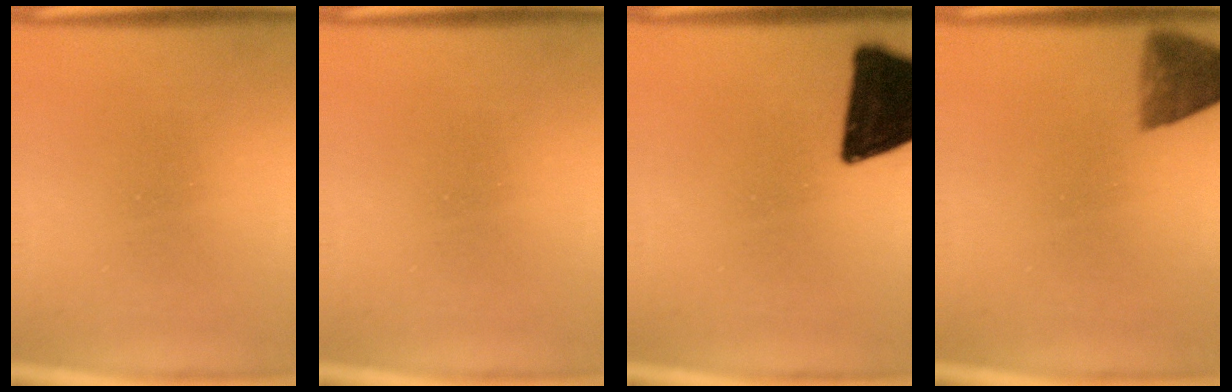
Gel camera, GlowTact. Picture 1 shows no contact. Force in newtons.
{"total": 0.0}
{"total": 18.5}
{"total": 3.5}